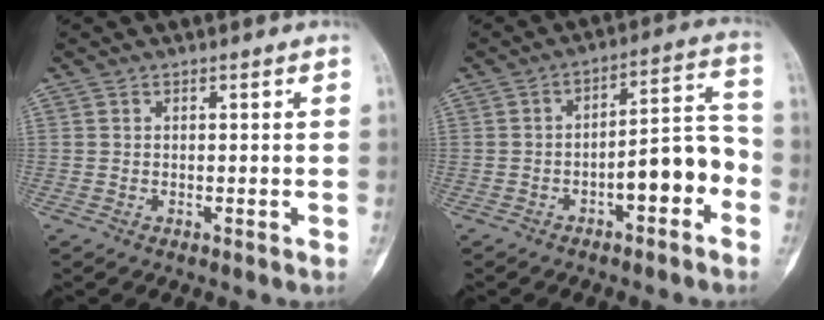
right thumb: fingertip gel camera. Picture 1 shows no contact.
{"total": 10.2, "force": [-3.8, 3.9, 8.6], "torque": [-0.110, 0.054, -0.056]}